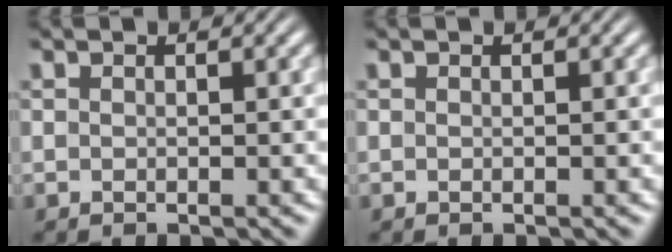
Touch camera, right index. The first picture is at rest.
{"total": 0.0}